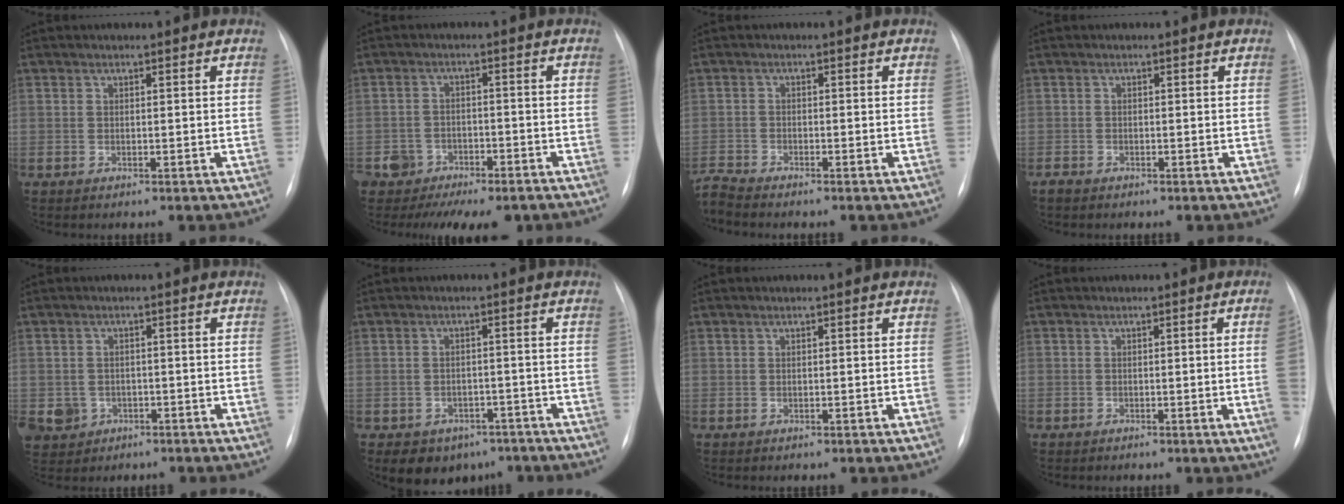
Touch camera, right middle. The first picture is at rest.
{"total": 8.9, "force": [-7.2, 4.8, 2.3], "torque": [-0.024, 0.028, -0.098]}
{"total": 2.9, "force": [-2.9, -0.6, 0.2], "torque": [-0.014, -0.019, -0.058]}
{"total": 0.9, "force": [-0.7, 0.4, 0.3], "torque": [-0.009, -0.001, -0.015]}
{"total": 5.9, "force": [-2.3, 5.4, 1.0], "torque": [-0.032, 0.007, -0.025]}
{"total": 7.1, "force": [-4.7, 5.1, 1.7], "torque": [-0.019, 0.017, -0.056]}
{"total": 0.0}
{"total": 2.5, "force": [-0.5, -0.6, 2.4], "torque": [-0.031, -0.001, -0.007]}